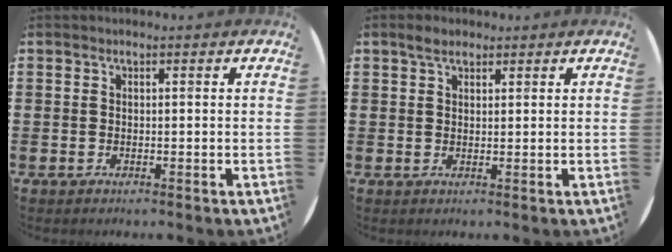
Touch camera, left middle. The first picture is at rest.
{"total": 2.2, "force": [1.7, 1.0, 0.9], "torque": [-0.012, 0.003, 0.029]}